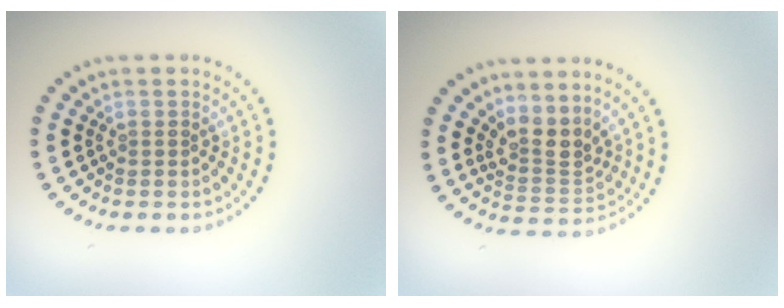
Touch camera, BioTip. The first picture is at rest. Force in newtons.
{"total": 2.8, "press": 2.3, "slide": 1.7}